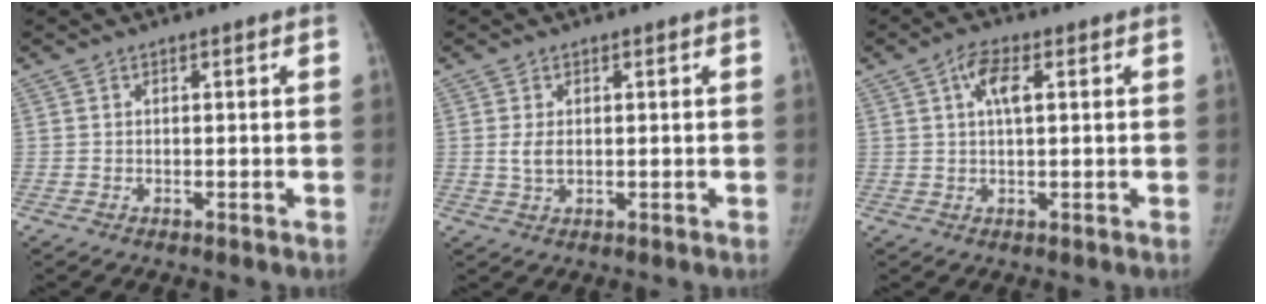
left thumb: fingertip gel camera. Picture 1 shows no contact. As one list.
[{"total": 2.9, "force": [0.4, 1.7, 2.3], "torque": [-0.048, -0.002, 0.010]}, {"total": 5.0, "force": [1.6, 2.0, 4.3], "torque": [-0.081, 0.007, 0.028]}]